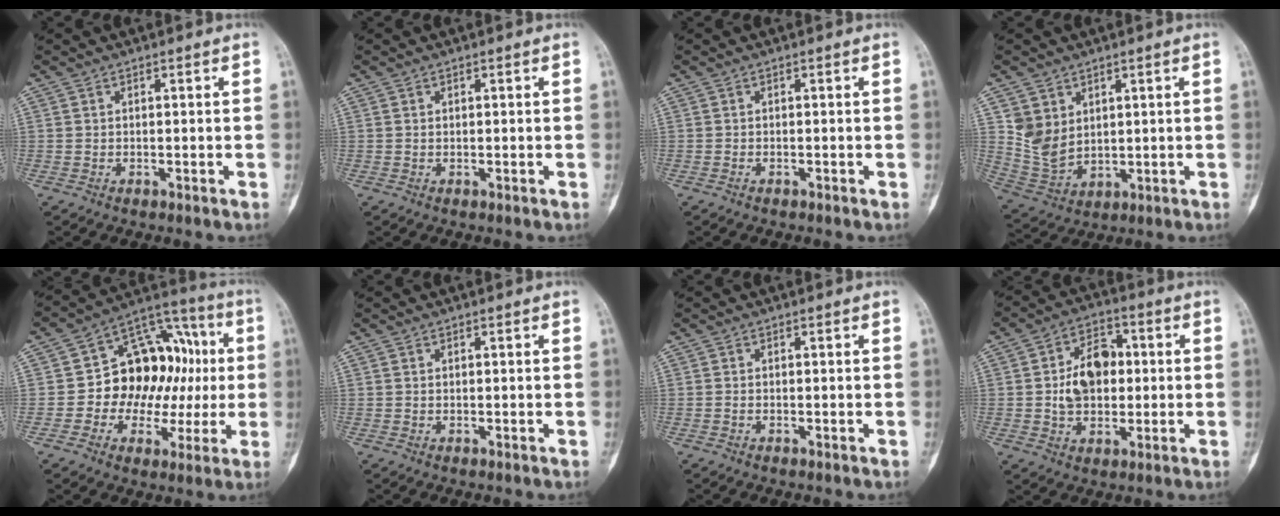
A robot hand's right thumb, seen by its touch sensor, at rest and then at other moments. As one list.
[{"total": 0.0}, {"total": 0.0}, {"total": 8.0, "force": [3.1, 6.1, 4.1], "torque": [-0.061, -0.023, 0.084]}, {"total": 19.2, "force": [0.7, 14.0, 13.2], "torque": [-0.122, 0.046, 0.012]}, {"total": 0.0}, {"total": 0.0}, {"total": 10.5, "force": [0.6, 7.6, 7.3], "torque": [-0.089, 0.013, 0.007]}]